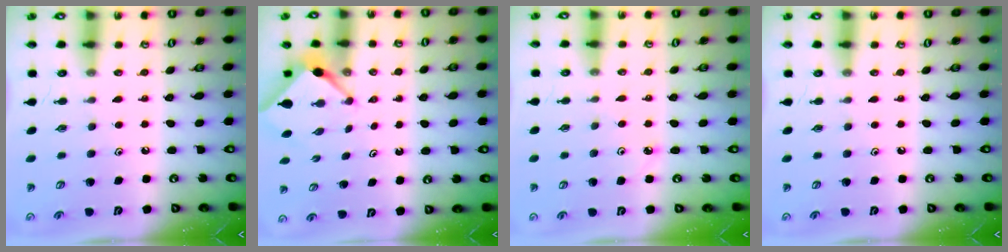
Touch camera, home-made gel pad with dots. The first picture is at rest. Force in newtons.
{"total": 3.8, "press": 3.8, "slide": 0.3}
{"total": 2.5, "press": 2.5, "slide": 0.3}
{"total": 0.0}